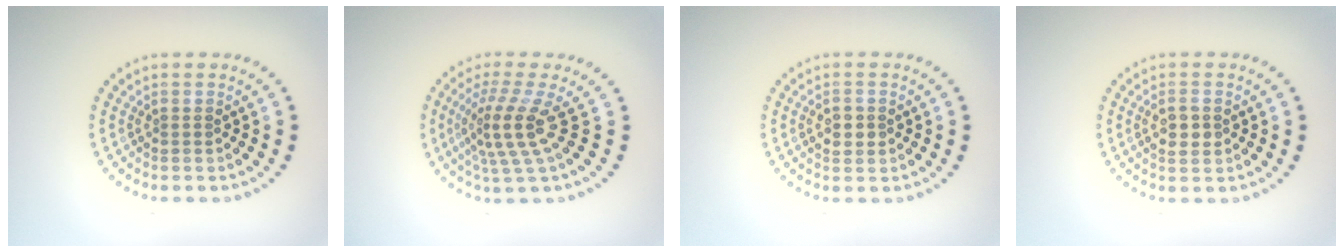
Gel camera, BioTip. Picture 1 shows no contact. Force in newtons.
{"total": 4.1, "press": 2.8, "slide": 2.9}
{"total": 2.3, "press": 2.3, "slide": 0.1}
{"total": 2.1, "press": 2.1, "slide": 0.1}